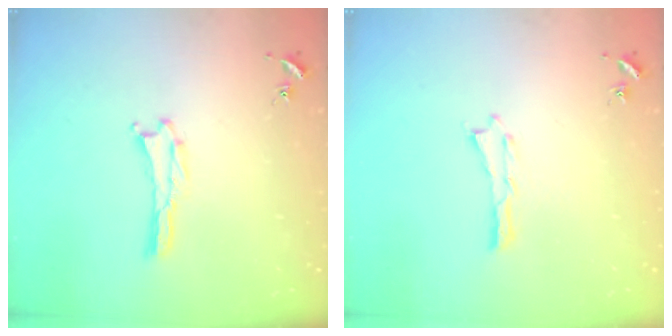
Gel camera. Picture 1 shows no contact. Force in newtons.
{"total": 0.0}